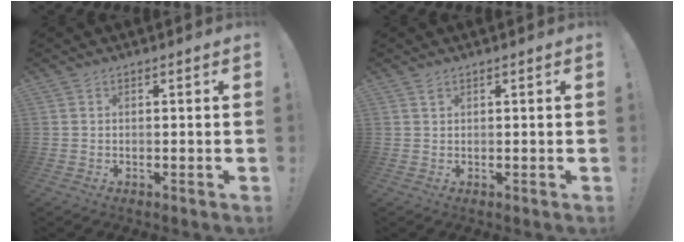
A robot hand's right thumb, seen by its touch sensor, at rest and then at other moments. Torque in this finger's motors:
{"motor_torque": [0.29, -0.14, 0.18, -0.10, 0.05]}